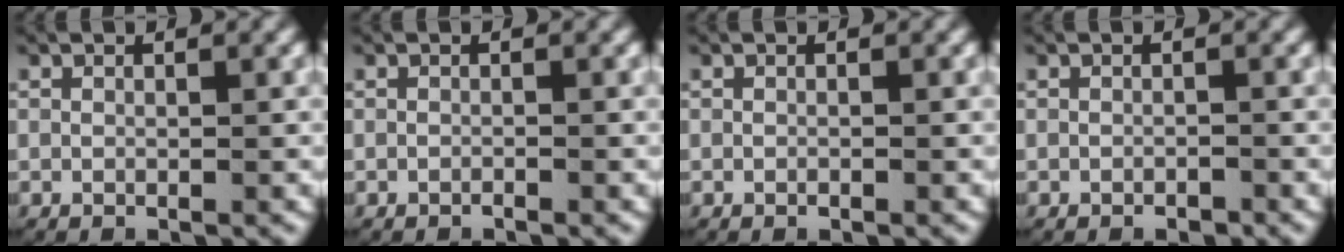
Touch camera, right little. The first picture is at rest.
{"total": 0.0}
{"total": 0.0}
{"total": 0.9, "force": [-0.8, 0.3, 0.1], "torque": [0.000, -0.001, -0.012]}